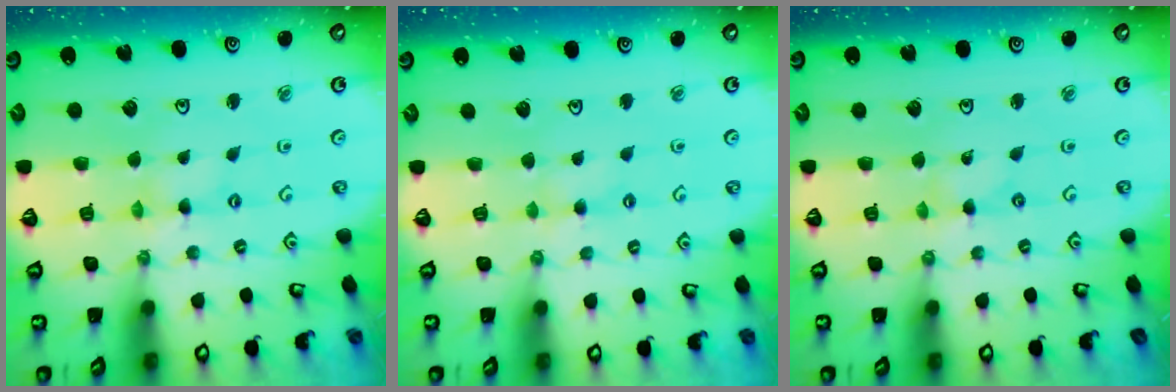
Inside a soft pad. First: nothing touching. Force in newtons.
{"total": 2.1, "press": 2.0, "slide": 0.4}
{"total": 0.0}